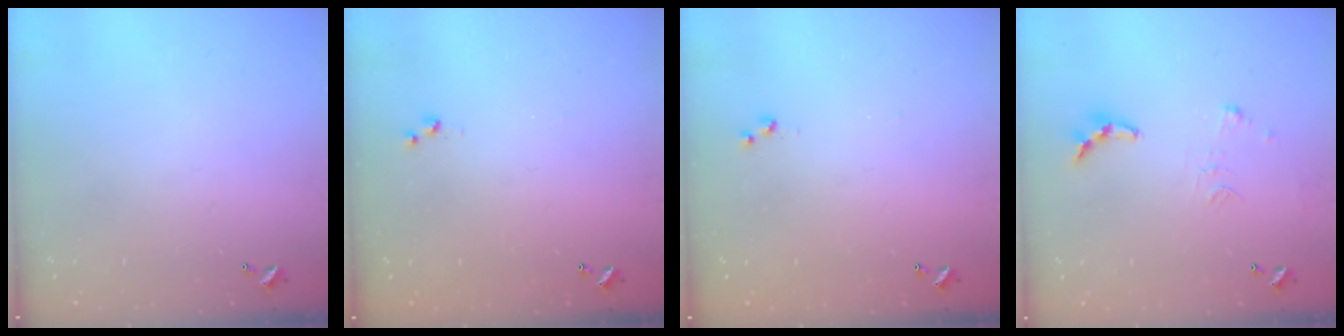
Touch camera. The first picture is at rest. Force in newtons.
{"total": 3.0, "press": 3.0, "slide": 0.4}
{"total": 3.0, "press": 3.0, "slide": 0.4}
{"total": 6.3, "press": 6.3, "slide": 0.6}